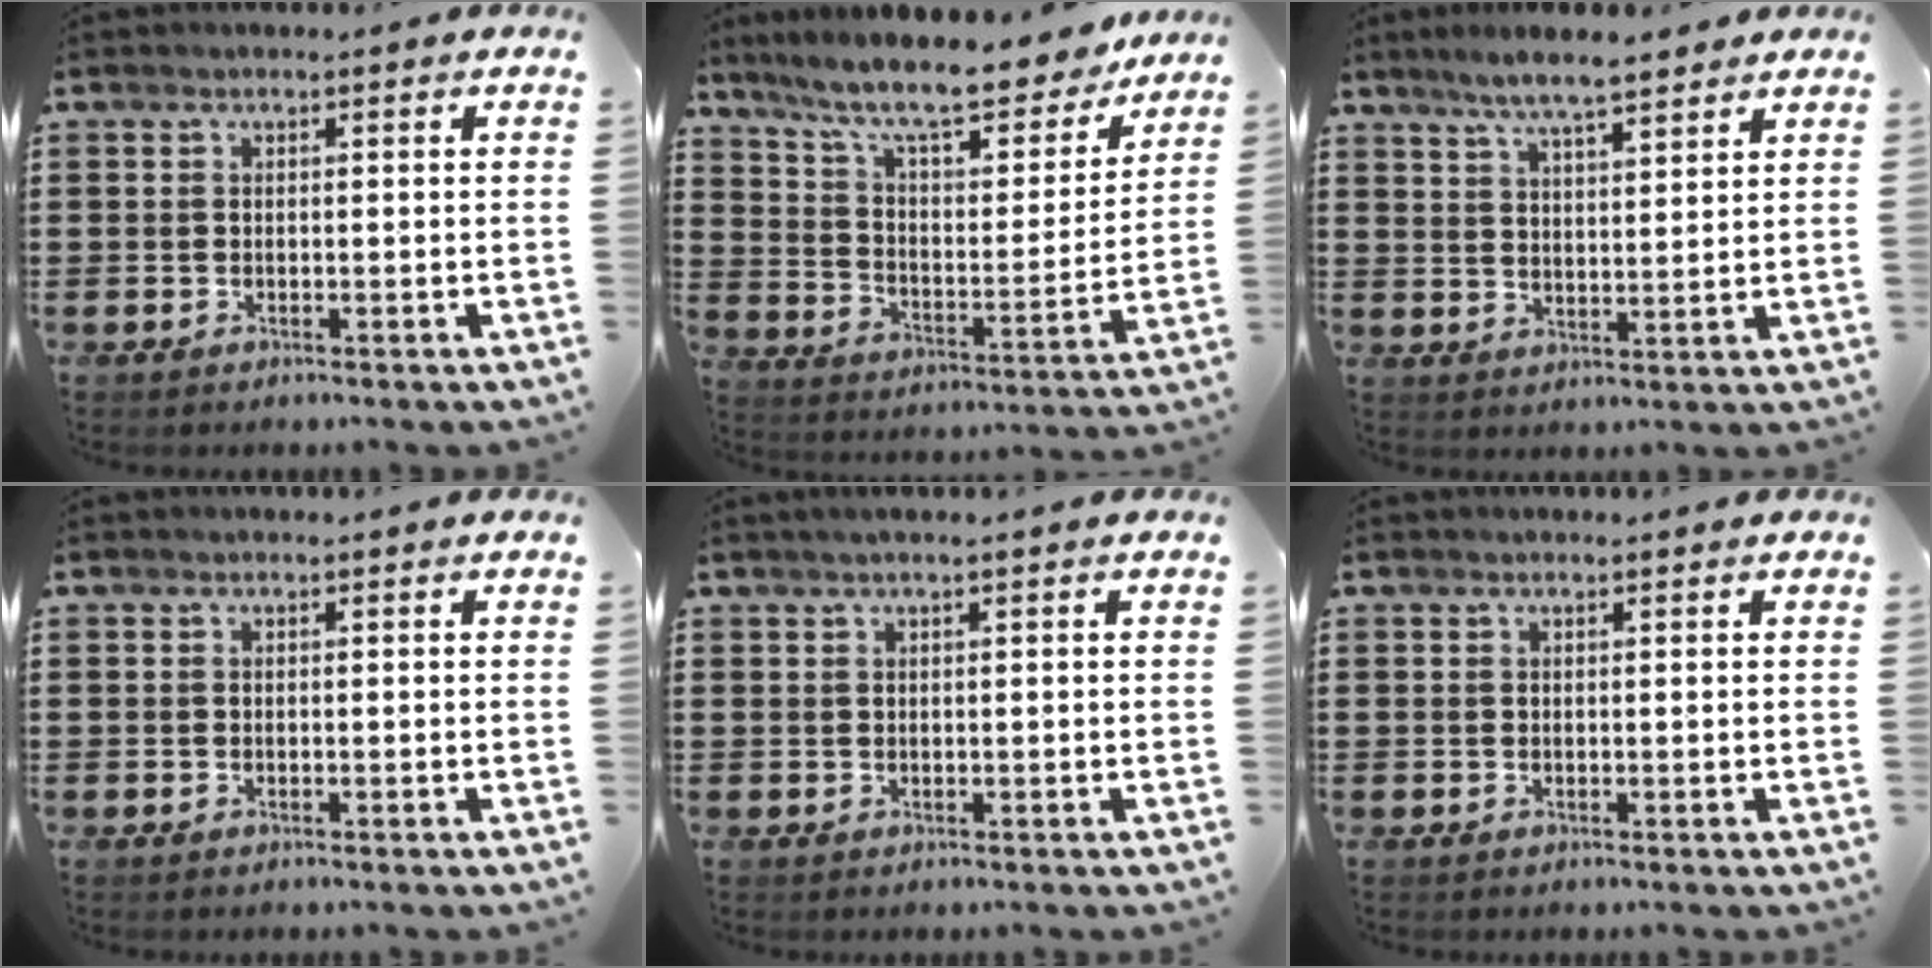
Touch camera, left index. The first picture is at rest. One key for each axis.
{"total": 11.1, "fx": 9.5, "fy": 1.3, "fz": 5.6, "tx": -0.138, "ty": -0.058, "tz": 0.160}
{"total": 5.8, "fx": 5.0, "fy": 0.7, "fz": 2.8, "tx": -0.069, "ty": -0.007, "tz": 0.090}
{"total": 0.0}
{"total": 1.0, "fx": 0.4, "fy": -0.1, "fz": 0.9, "tx": -0.013, "ty": -0.002, "tz": 0.008}
{"total": 0.0}